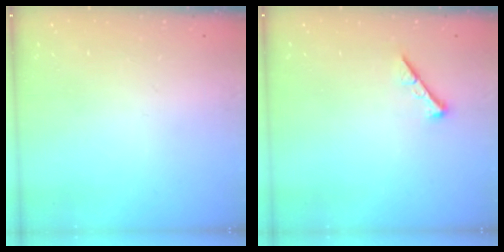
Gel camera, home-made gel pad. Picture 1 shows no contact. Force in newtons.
{"total": 0.0}